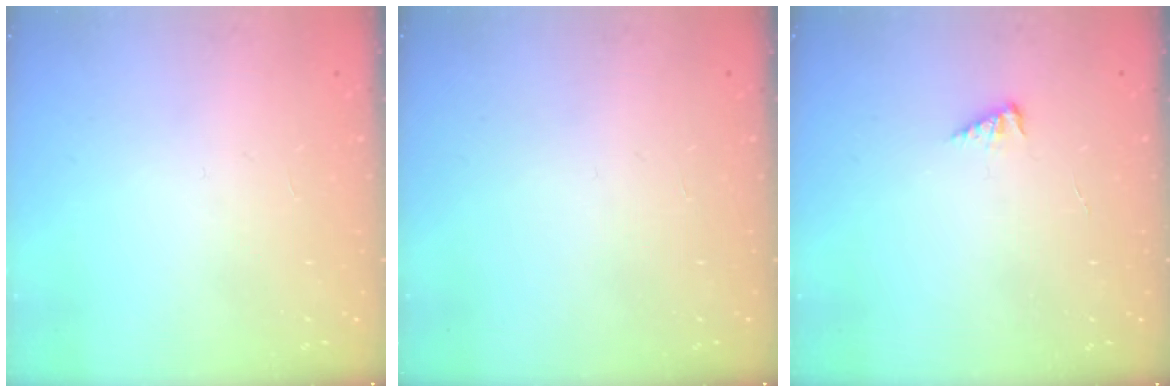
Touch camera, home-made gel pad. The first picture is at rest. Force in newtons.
{"total": 0.0}
{"total": 2.9, "press": 2.9, "slide": 0.6}